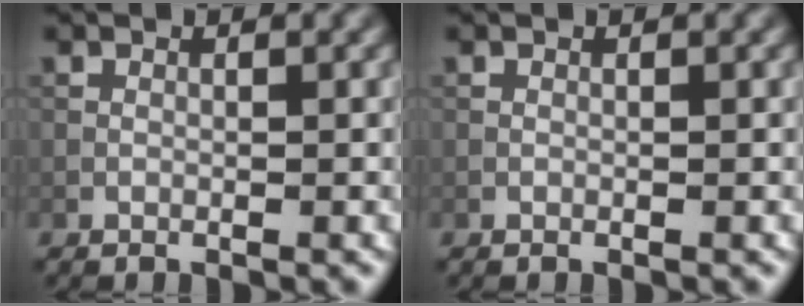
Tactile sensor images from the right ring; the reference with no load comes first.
{"total": 0.0}